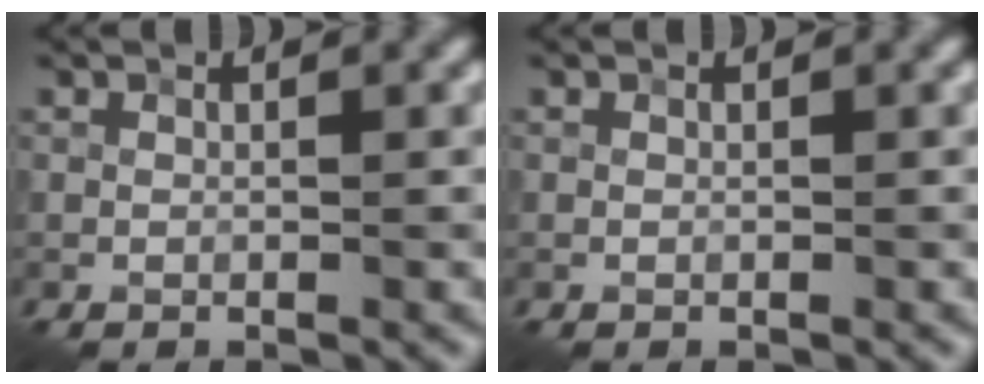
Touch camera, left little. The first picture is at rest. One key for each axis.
{"total": 0.0}